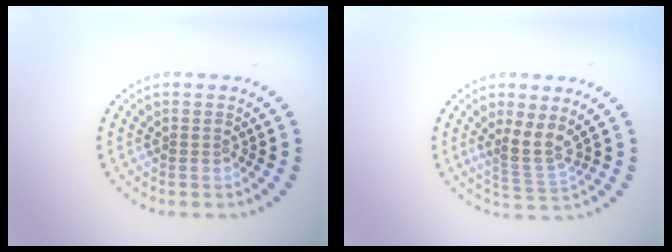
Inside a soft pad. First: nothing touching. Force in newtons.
{"total": 2.9, "press": 2.0, "slide": 2.1}